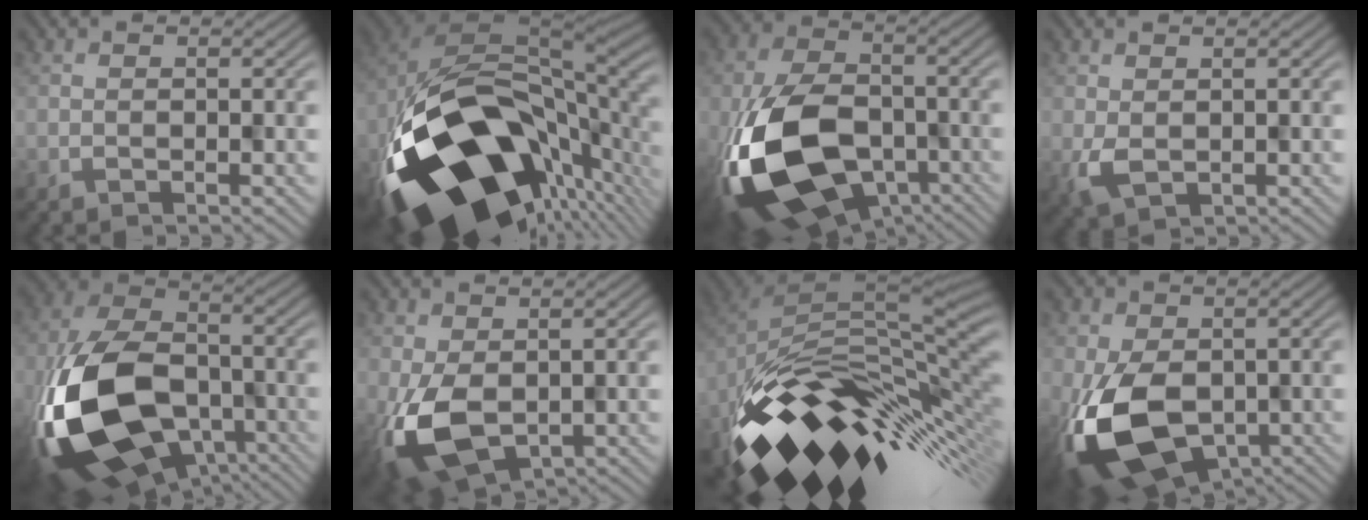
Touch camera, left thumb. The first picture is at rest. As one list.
[{"total": 20.0, "force": [-6.2, 11.7, 15.0], "torque": [-0.305, -0.056, -0.085]}, {"total": 18.3, "force": [-6.6, 11.3, 12.8], "torque": [-0.297, -0.052, -0.100]}, {"total": 3.5, "force": [-0.3, 2.2, 2.7], "torque": [-0.063, -0.004, -0.006]}, {"total": 20.1, "force": [-6.9, 12.5, 14.2], "torque": [-0.341, -0.055, -0.096]}, {"total": 10.7, "force": [-2.7, 6.2, 8.3], "torque": [-0.176, -0.021, -0.037]}, {"total": 15.0, "force": [-4.5, 7.2, 12.4], "torque": [-0.235, -0.009, -0.083]}, {"total": 15.6, "force": [-5.2, 9.3, 11.3], "torque": [-0.237, -0.043, -0.074]}]